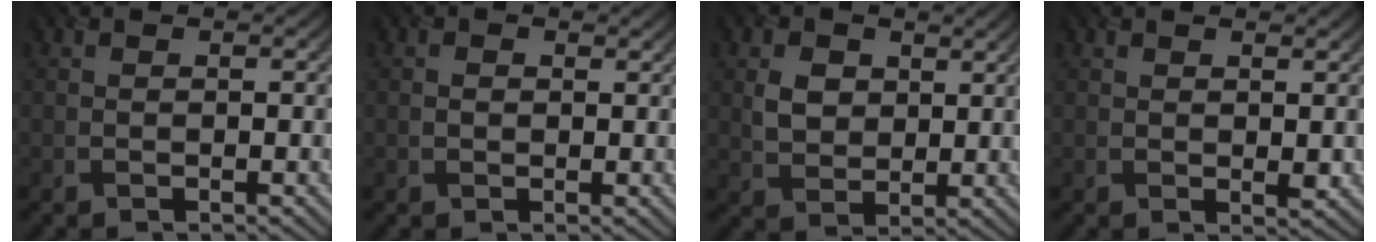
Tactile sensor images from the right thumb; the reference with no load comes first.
{"total": 1.1, "force": [0.2, 0.9, 0.6], "torque": [-0.016, -0.002, 0.003]}
{"total": 4.8, "force": [1.8, 3.6, 2.6], "torque": [-0.065, -0.002, 0.035]}
{"total": 1.5, "force": [0.7, 0.7, 1.2], "torque": [-0.020, -0.005, 0.016]}